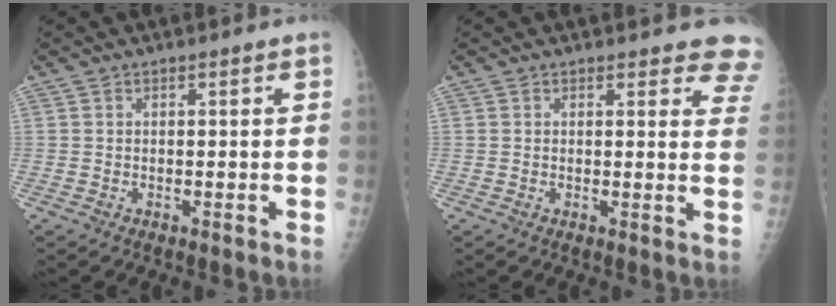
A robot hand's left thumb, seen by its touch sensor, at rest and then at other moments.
{"total": 7.2, "force": [6.5, 2.6, 1.7], "torque": [0.029, -0.028, 0.041]}